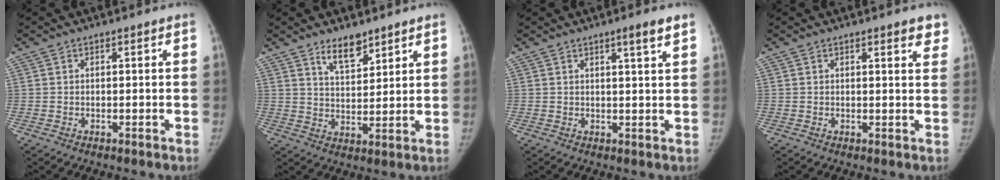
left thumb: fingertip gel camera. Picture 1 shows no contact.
{"total": 6.1, "force": [4.6, 2.5, 3.2], "torque": [-0.032, -0.039, 0.081]}
{"total": 3.4, "force": [2.2, -0.1, 2.6], "torque": [-0.041, -0.016, 0.034]}
{"total": 3.2, "force": [2.3, 0.9, 2.1], "torque": [-0.008, -0.008, 0.023]}